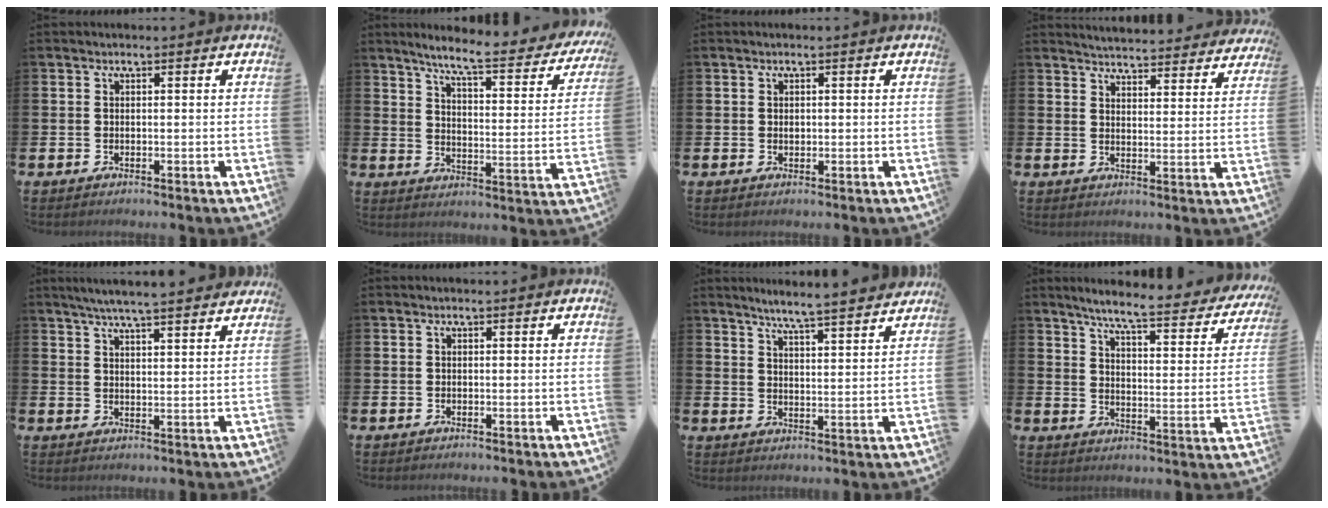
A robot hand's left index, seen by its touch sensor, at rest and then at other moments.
{"total": 6.8, "force": [5.8, 0.6, 3.5], "torque": [-0.087, -0.045, 0.090]}
{"total": 0.7, "force": [0.2, 0.5, 0.4], "torque": [0.005, -0.001, 0.000]}
{"total": 4.9, "force": [4.9, 0.5, 0.1], "torque": [-0.016, -0.038, 0.084]}
{"total": 5.6, "force": [5.4, -0.3, 1.5], "torque": [-0.041, -0.025, 0.096]}
{"total": 0.0}
{"total": 5.9, "force": [5.7, -0.6, 1.1], "torque": [-0.038, -0.040, 0.099]}
{"total": 6.5, "force": [5.8, 0.3, 2.9], "torque": [-0.076, -0.047, 0.090]}